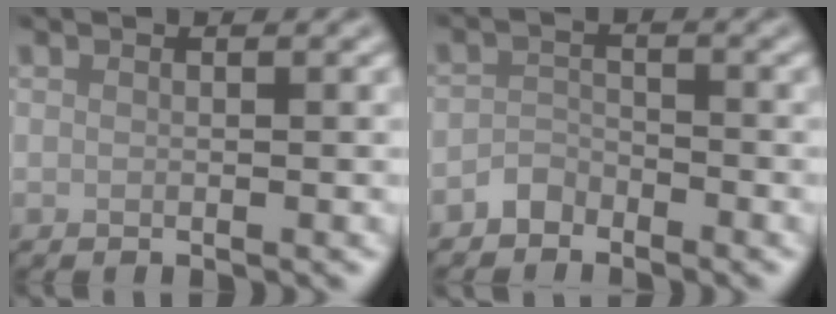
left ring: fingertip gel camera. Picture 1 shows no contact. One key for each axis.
{"total": 1.7, "fx": -1.4, "fy": 0.9, "fz": 0.1, "tx": 0.002, "ty": 0.011, "tz": -0.029}